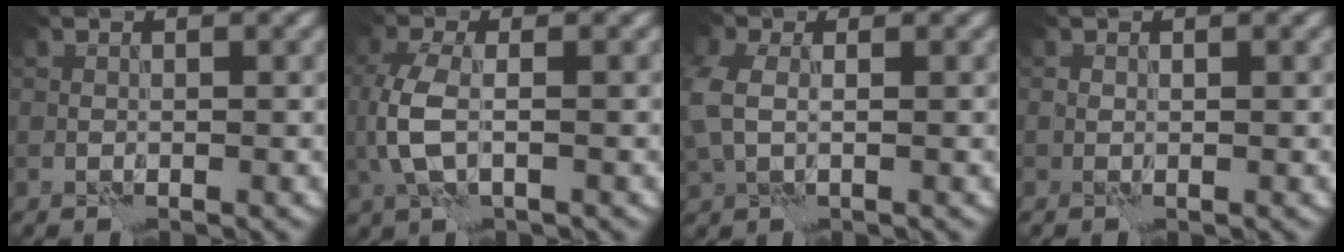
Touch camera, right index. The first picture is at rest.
{"total": 3.8, "force": [0.0, 1.6, 3.4], "torque": [-0.090, -0.002, 0.001]}
{"total": 4.4, "force": [0.3, 3.2, 3.0], "torque": [-0.088, -0.001, 0.004]}
{"total": 0.0}